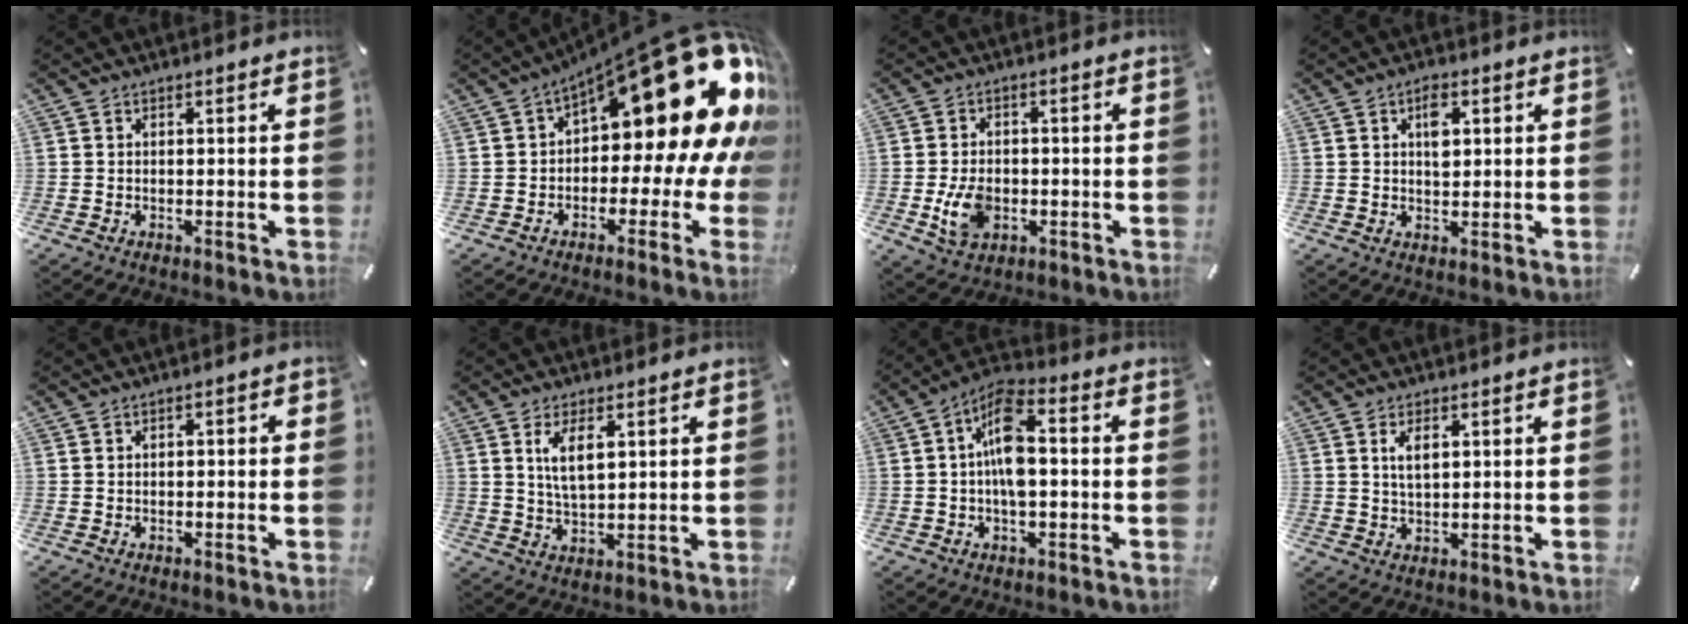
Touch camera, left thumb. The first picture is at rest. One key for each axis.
{"total": 26.0, "fx": 10.6, "fy": 11.1, "fz": 21.0, "tx": -0.260, "ty": -0.089, "tz": 0.192}
{"total": 7.6, "fx": -1.7, "fy": 5.5, "fz": 5.0, "tx": -0.098, "ty": -0.003, "tz": -0.033}
{"total": 4.7, "fx": 1.4, "fy": 2.7, "fz": 3.6, "tx": -0.045, "ty": -0.004, "tz": 0.016}
{"total": 1.0, "fx": -0.5, "fy": 0.5, "fz": 0.6, "tx": -0.011, "ty": 0.002, "tz": -0.010}
{"total": 6.3, "fx": 2.5, "fy": 2.4, "fz": 5.3, "tx": -0.104, "ty": 0.002, "tz": 0.041}
{"total": 9.8, "fx": -0.5, "fy": 4.5, "fz": 8.7, "tx": -0.171, "ty": 0.009, "tz": -0.007}
{"total": 3.5, "fx": 1.2, "fy": 1.5, "fz": 2.9, "tx": -0.054, "ty": 0.002, "tz": 0.018}